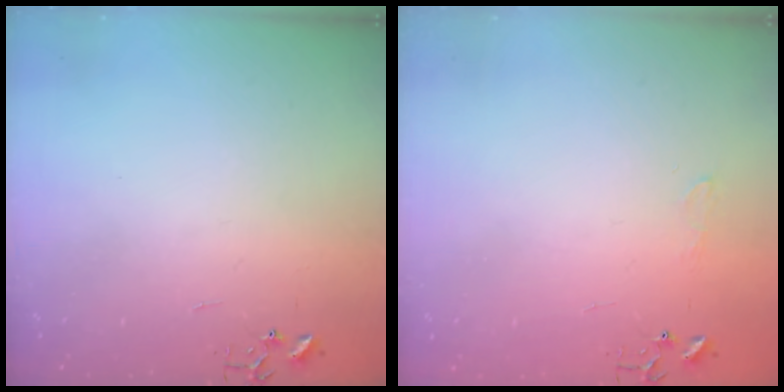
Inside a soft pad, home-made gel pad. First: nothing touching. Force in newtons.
{"total": 4.7, "press": 4.6, "slide": 0.7}